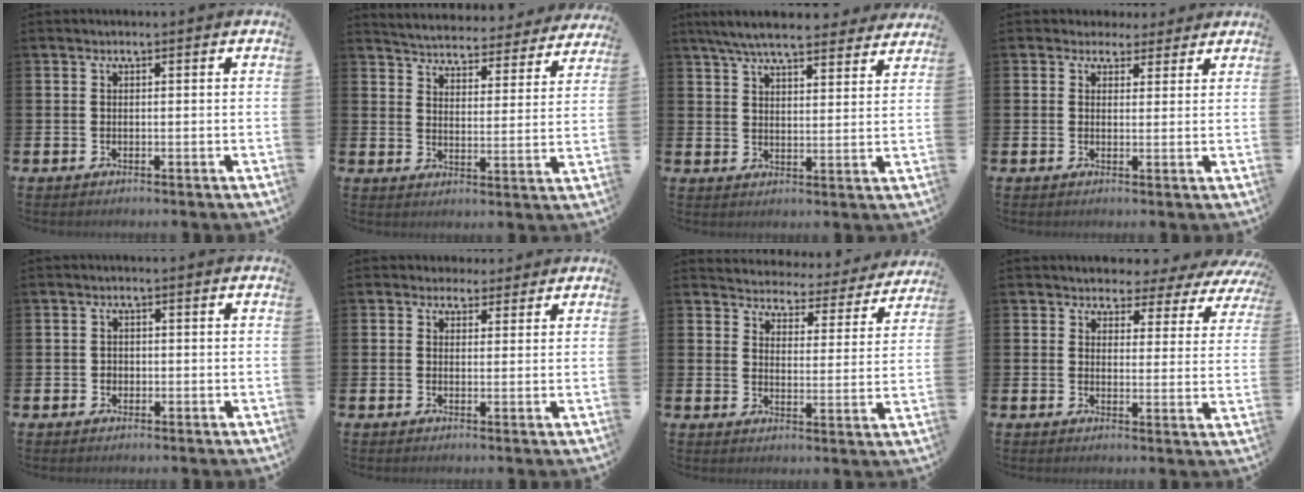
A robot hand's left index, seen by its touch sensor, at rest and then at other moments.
{"total": 4.9, "force": [4.8, 0.4, 0.2], "torque": [-0.030, -0.041, 0.082]}
{"total": 7.5, "force": [7.0, 1.3, 2.3], "torque": [-0.053, -0.038, 0.124]}
{"total": 3.0, "force": [2.4, 1.7, -0.1], "torque": [0.004, -0.007, 0.041]}
{"total": 1.0, "force": [-0.2, 1.0, 0.3], "torque": [-0.007, 0.006, -0.005]}
{"total": 2.7, "force": [2.2, 1.5, -0.2], "torque": [0.007, -0.005, 0.038]}
{"total": 4.4, "force": [4.3, 0.9, 0.0], "torque": [-0.009, -0.046, 0.067]}
{"total": 3.0, "force": [2.6, 1.5, 0.2], "torque": [-0.016, -0.028, 0.039]}